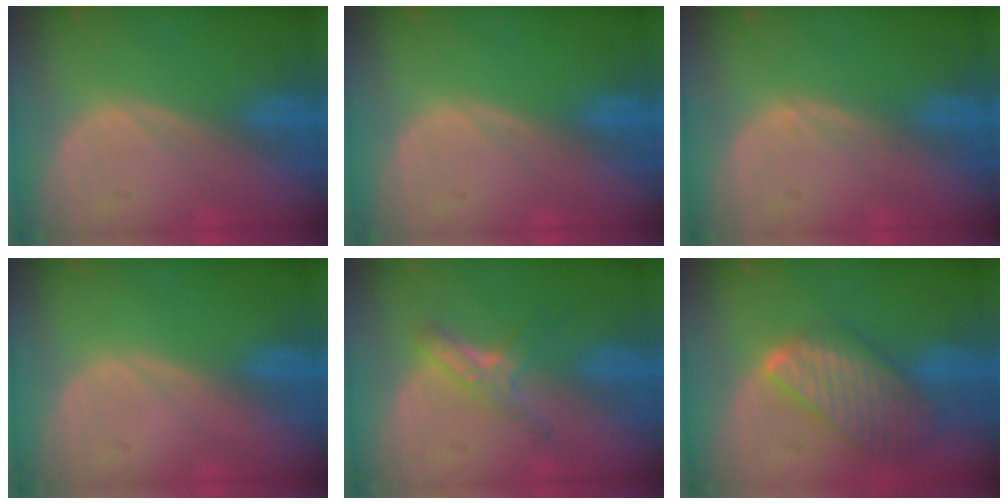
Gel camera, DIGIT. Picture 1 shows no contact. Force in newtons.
{"total": 0.0}
{"total": 0.8, "press": 0.7, "slide": 0.1}
{"total": 0.0}
{"total": 5.4, "press": 4.8, "slide": 2.6}
{"total": 9.7, "press": 8.3, "slide": 5.0}